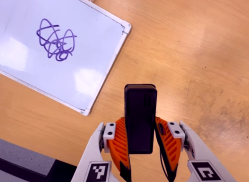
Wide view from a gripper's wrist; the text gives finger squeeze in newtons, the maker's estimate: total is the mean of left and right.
{"total": 4.1, "left": 2.5, "right": 5.6}